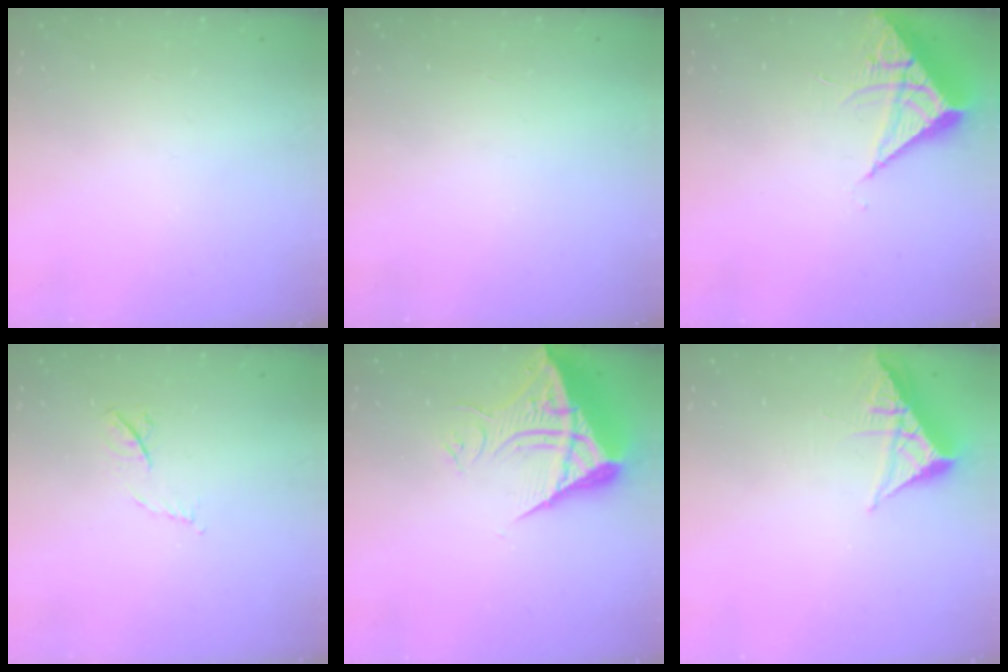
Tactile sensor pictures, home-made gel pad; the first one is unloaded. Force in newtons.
{"total": 1.7, "press": 1.7, "slide": 0.1}
{"total": 6.2, "press": 6.2, "slide": 0.4}
{"total": 5.2, "press": 5.1, "slide": 0.8}
{"total": 11.0, "press": 10.9, "slide": 1.2}
{"total": 6.5, "press": 6.5, "slide": 0.7}